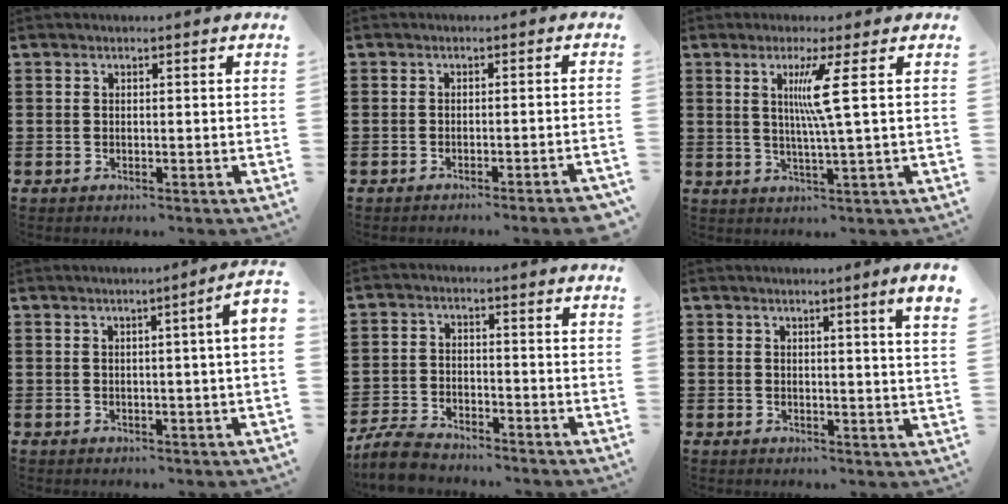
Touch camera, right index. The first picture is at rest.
{"total": 2.1, "force": [-1.7, -0.4, 1.2], "torque": [-0.019, -0.001, -0.033]}
{"total": 6.2, "force": [1.5, -1.1, 5.9], "torque": [-0.118, -0.009, 0.018]}
{"total": 2.8, "force": [0.0, -0.4, 2.8], "torque": [-0.046, -0.005, -0.004]}
{"total": 5.2, "force": [-4.9, 1.0, 1.4], "torque": [-0.045, 0.001, -0.103]}
{"total": 3.0, "force": [1.8, -0.9, 2.2], "torque": [-0.042, -0.006, 0.030]}